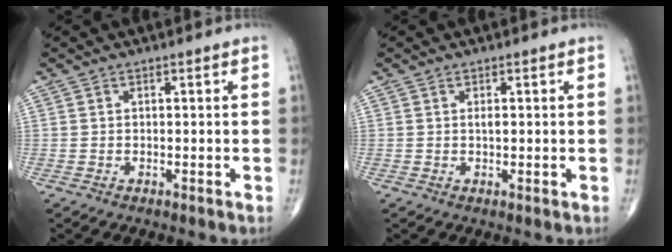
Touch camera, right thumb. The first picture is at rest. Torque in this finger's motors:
{"motor_torque": [0.26, 0.12, 0.18, 0.02, 0.05]}